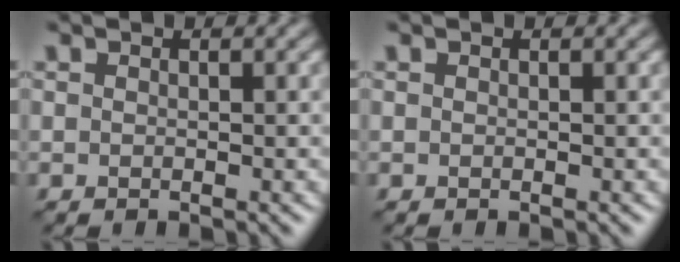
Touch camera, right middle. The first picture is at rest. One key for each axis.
{"total": 0.0}